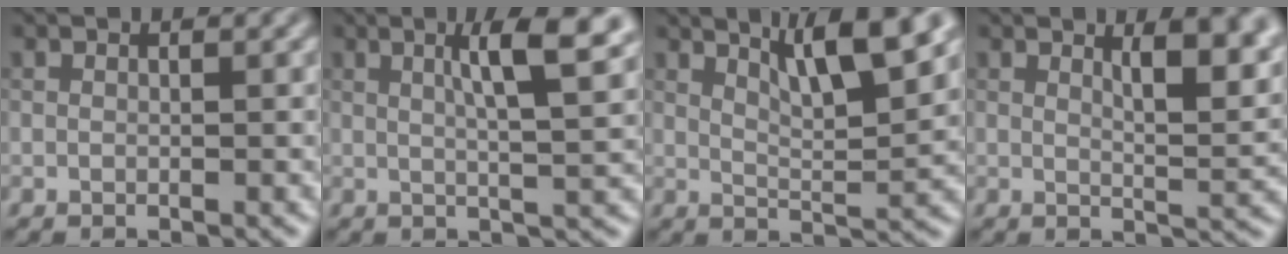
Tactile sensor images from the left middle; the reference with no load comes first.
{"total": 6.6, "force": [2.4, 1.4, 6.0], "torque": [-0.079, 0.008, 0.035]}
{"total": 6.6, "force": [3.9, 1.3, 5.2], "torque": [-0.076, 0.007, 0.061]}
{"total": 5.8, "force": [2.7, 2.0, 4.6], "torque": [-0.052, 0.001, 0.036]}